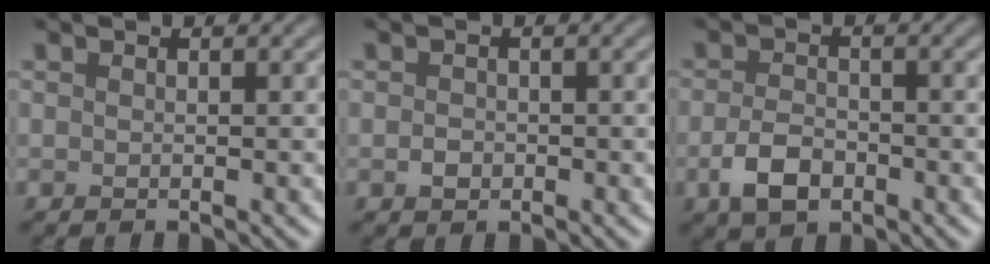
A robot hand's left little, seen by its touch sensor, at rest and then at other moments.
{"total": 1.2, "force": [-0.4, 1.0, 0.5], "torque": [-0.007, -0.002, -0.013]}
{"total": 3.5, "force": [-1.7, 2.1, 2.2], "torque": [-0.046, -0.002, -0.037]}